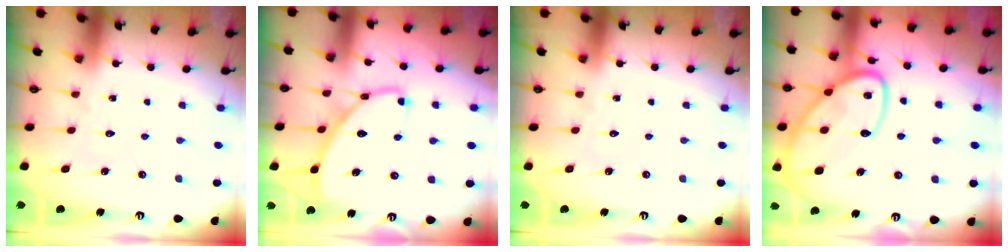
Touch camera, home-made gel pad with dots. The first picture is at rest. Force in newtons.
{"total": 8.4, "press": 8.4, "slide": 0.5}
{"total": 0.0}
{"total": 16.5, "press": 16.4, "slide": 1.3}